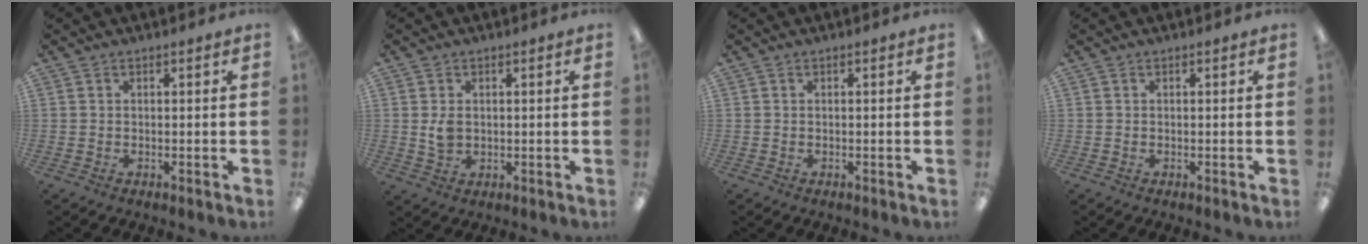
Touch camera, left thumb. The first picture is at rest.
{"total": 3.5, "force": [0.5, 2.5, 2.4], "torque": [-0.040, -0.004, 0.003]}
{"total": 0.0}
{"total": 0.0}